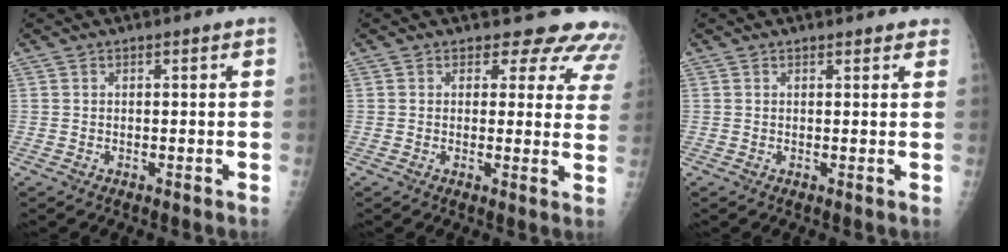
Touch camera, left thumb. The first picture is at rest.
{"total": 10.8, "force": [9.5, 5.0, 1.2], "torque": [0.042, -0.049, 0.073]}
{"total": 1.9, "force": [1.7, 0.7, 0.6], "torque": [0.008, -0.001, 0.014]}